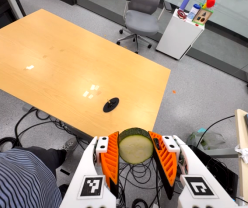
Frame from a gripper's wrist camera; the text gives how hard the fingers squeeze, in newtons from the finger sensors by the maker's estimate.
{"total": 12.6, "left": 11.5, "right": 13.6}